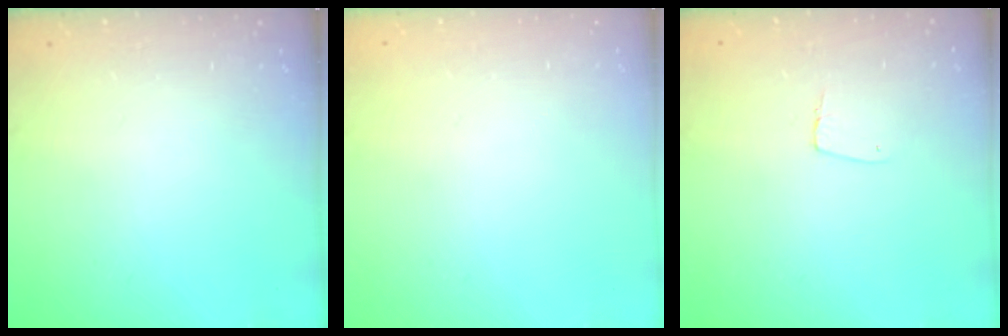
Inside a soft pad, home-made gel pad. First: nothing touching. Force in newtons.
{"total": 0.0}
{"total": 4.4, "press": 4.4, "slide": 0.3}